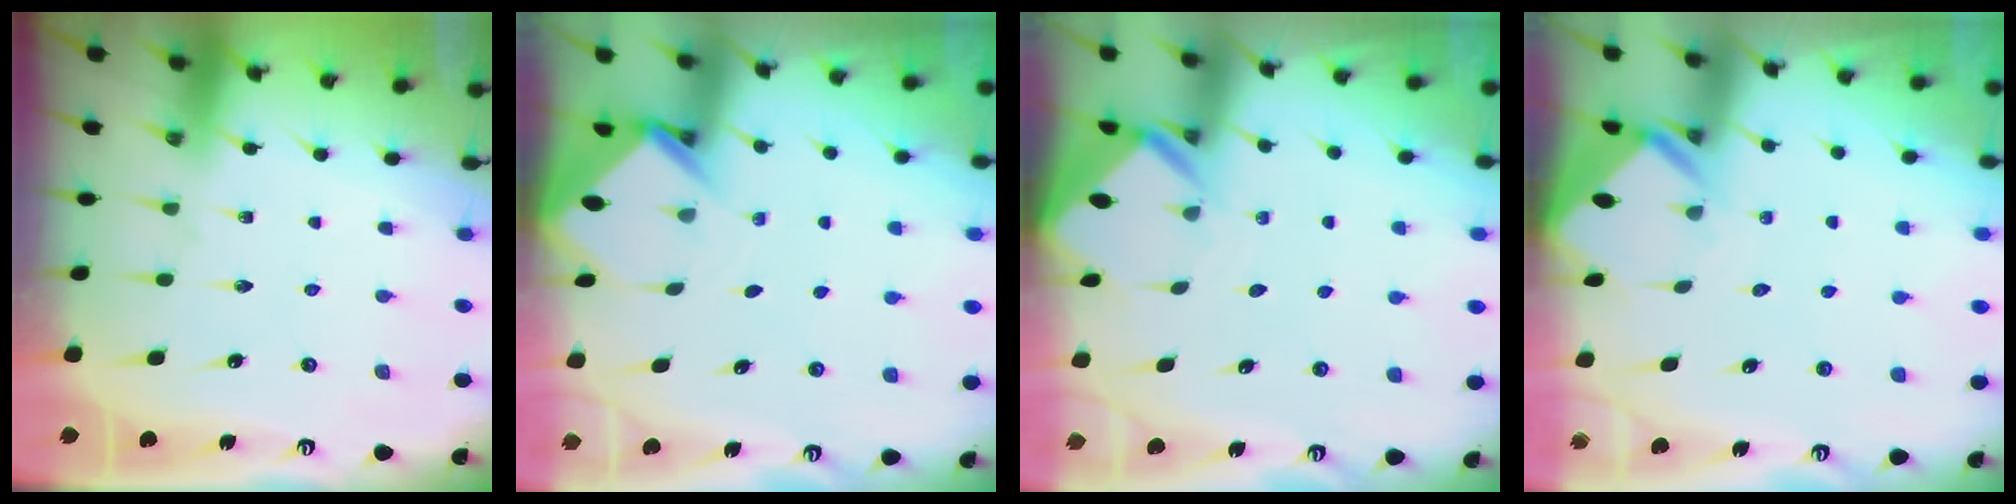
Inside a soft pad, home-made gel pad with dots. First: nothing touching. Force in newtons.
{"total": 3.0, "press": 3.0, "slide": 0.2}
{"total": 2.7, "press": 2.7, "slide": 0.2}
{"total": 3.4, "press": 3.4, "slide": 0.3}